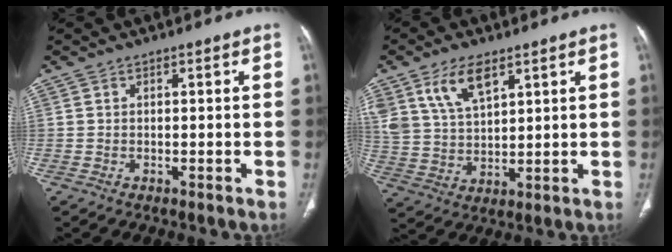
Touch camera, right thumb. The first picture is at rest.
{"total": 10.0, "force": [5.8, 5.0, 6.5], "torque": [-0.116, -0.021, 0.122]}